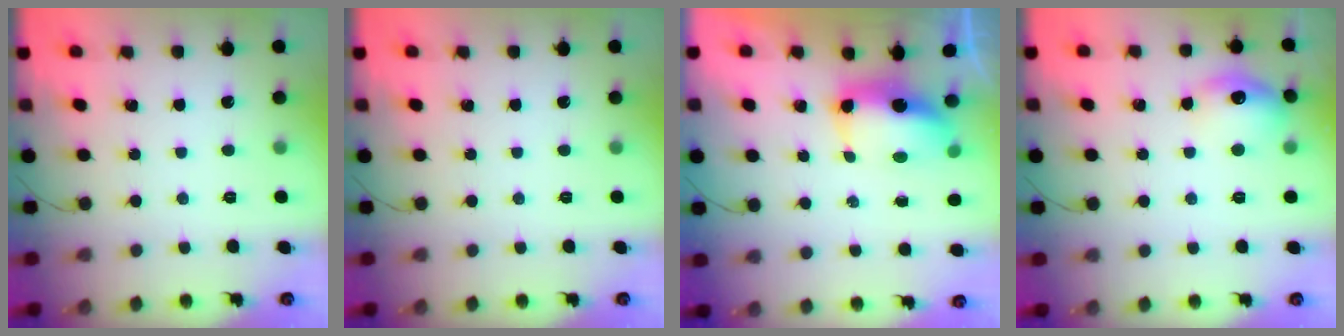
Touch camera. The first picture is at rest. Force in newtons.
{"total": 0.0}
{"total": 8.1, "press": 8.0, "slide": 1.5}
{"total": 11.7, "press": 11.6, "slide": 0.7}